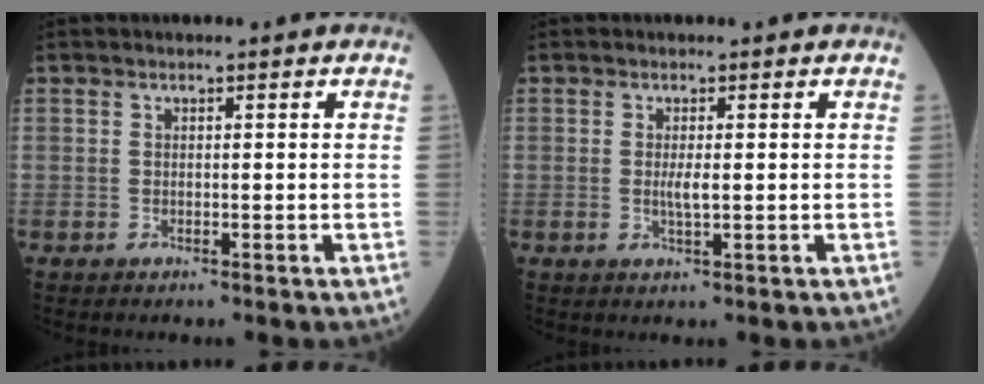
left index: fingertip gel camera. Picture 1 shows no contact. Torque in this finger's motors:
{"motor_torque": [0.18, 0.00, 0.04, 0.01]}